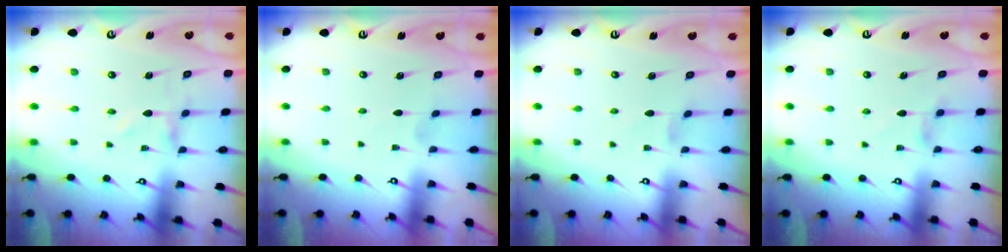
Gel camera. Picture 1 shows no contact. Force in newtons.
{"total": 0.9, "press": 0.9, "slide": 0.1}
{"total": 0.0}
{"total": 1.9, "press": 1.9, "slide": 0.4}